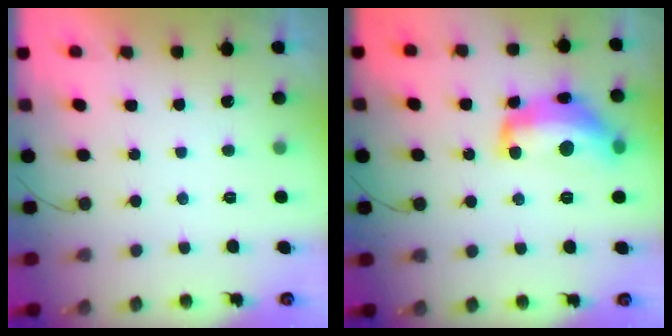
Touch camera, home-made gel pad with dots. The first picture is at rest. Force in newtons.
{"total": 15.0, "press": 15.0, "slide": 1.1}